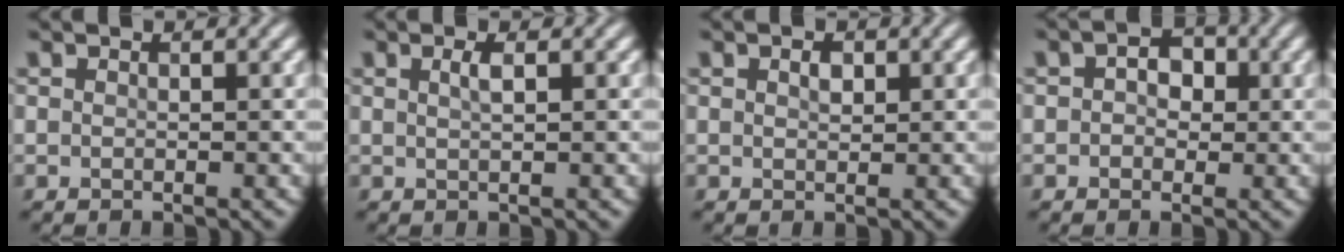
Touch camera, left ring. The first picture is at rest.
{"total": 1.3, "force": [0.4, 0.3, 1.1], "torque": [-0.020, 0.004, 0.006]}
{"total": 1.2, "force": [0.5, 0.7, 0.8], "torque": [-0.014, 0.001, 0.008]}
{"total": 2.6, "force": [0.4, 2.0, 1.7], "torque": [-0.017, 0.007, -0.006]}